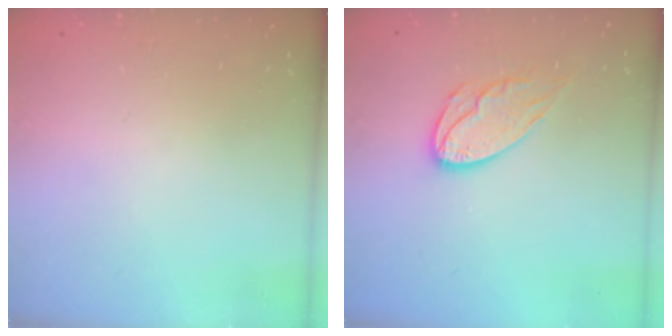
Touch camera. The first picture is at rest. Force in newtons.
{"total": 11.5, "press": 11.4, "slide": 1.1}